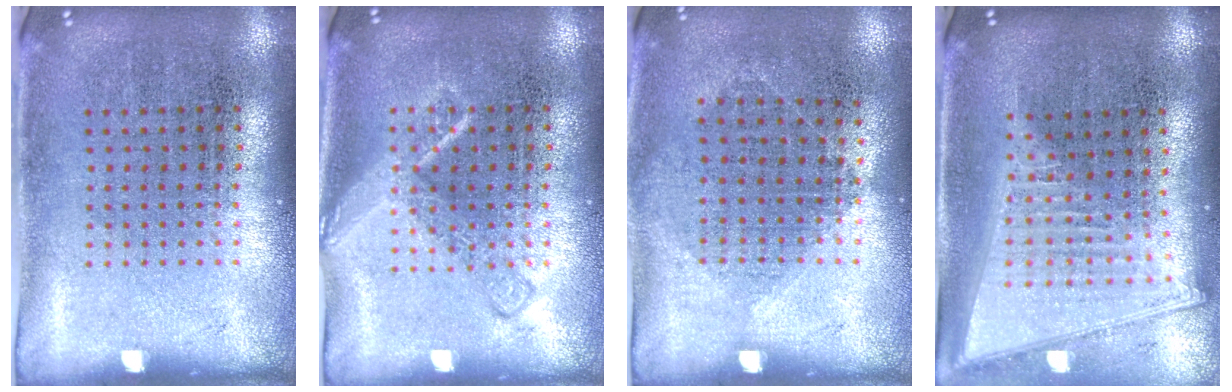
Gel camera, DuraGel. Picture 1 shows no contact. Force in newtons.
{"total": 2.2, "press": 2.2, "slide": 0.4}
{"total": 1.0, "press": 0.9, "slide": 0.4}
{"total": 2.0, "press": 1.7, "slide": 1.0}